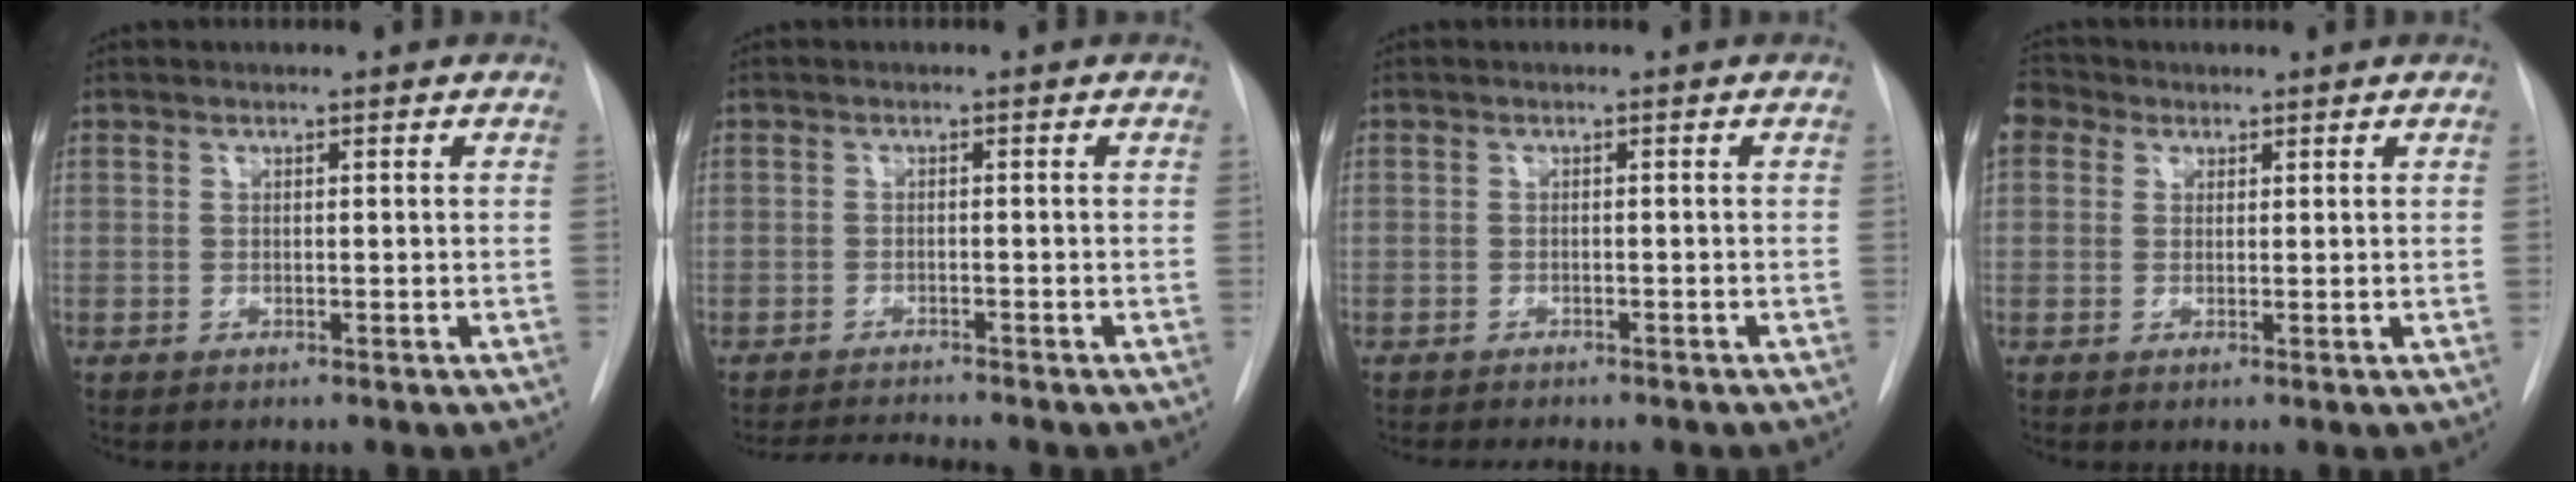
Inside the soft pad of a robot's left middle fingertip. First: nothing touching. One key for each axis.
{"total": 3.6, "fx": -3.5, "fy": -0.8, "fz": 0.5, "tx": -0.009, "ty": -0.017, "tz": -0.058}
{"total": 5.5, "fx": -4.8, "fy": 1.4, "fz": 2.4, "tx": -0.030, "ty": -0.006, "tz": -0.057}
{"total": 3.8, "fx": 1.8, "fy": 3.1, "fz": 1.2, "tx": -0.033, "ty": 0.018, "tz": 0.034}